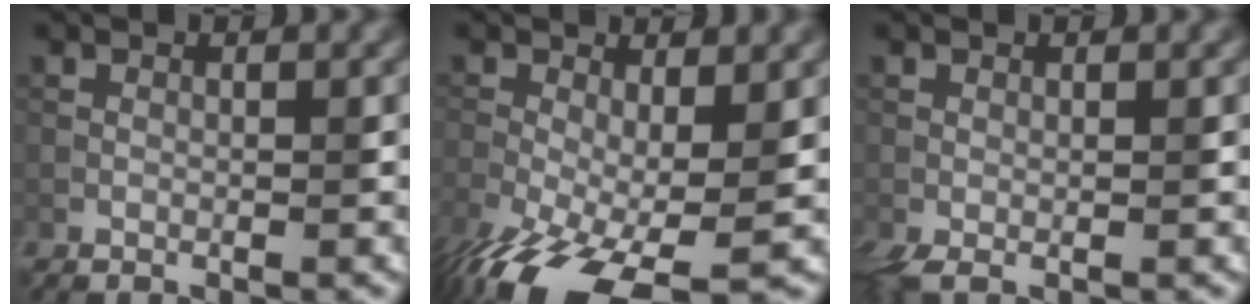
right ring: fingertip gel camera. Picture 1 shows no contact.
{"total": 11.8, "force": [-5.5, 4.5, 9.3], "torque": [-0.191, -0.048, -0.083]}
{"total": 1.9, "force": [-0.2, 0.7, 1.7], "torque": [-0.037, -0.001, -0.005]}